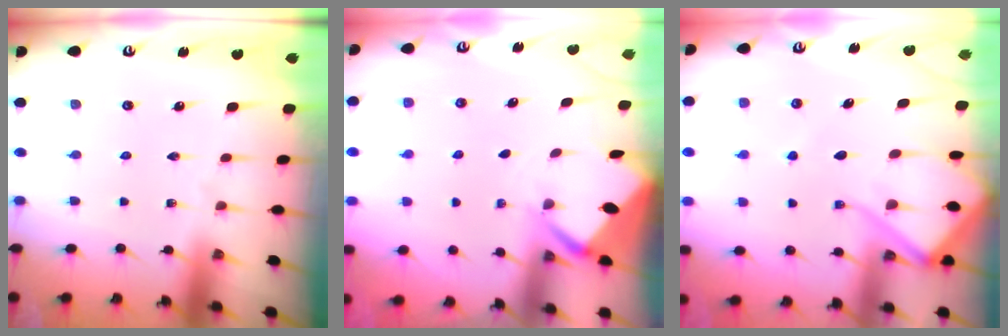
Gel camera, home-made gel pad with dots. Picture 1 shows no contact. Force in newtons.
{"total": 2.5, "press": 2.5, "slide": 0.3}
{"total": 9.7, "press": 9.6, "slide": 1.0}